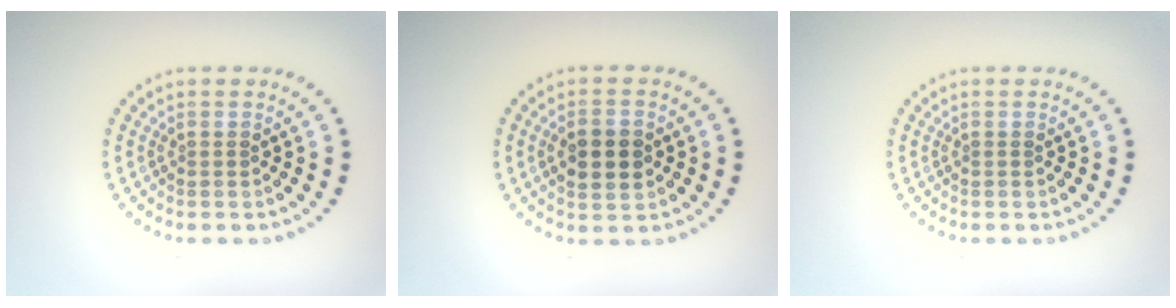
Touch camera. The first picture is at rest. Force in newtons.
{"total": 3.8, "press": 3.8, "slide": 0.1}
{"total": 0.0}